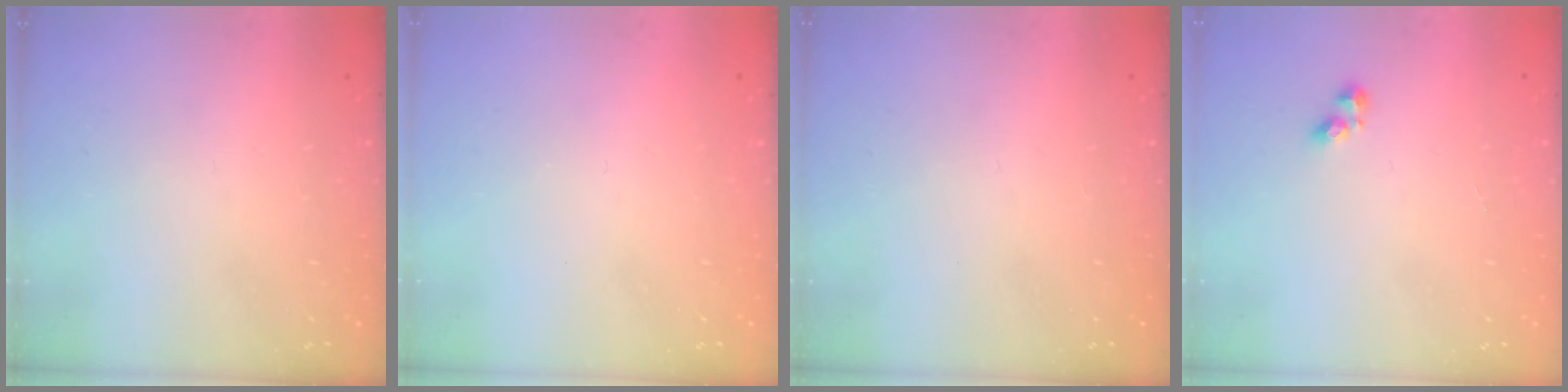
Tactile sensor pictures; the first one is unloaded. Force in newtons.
{"total": 0.0}
{"total": 0.0}
{"total": 3.0, "press": 2.9, "slide": 0.6}